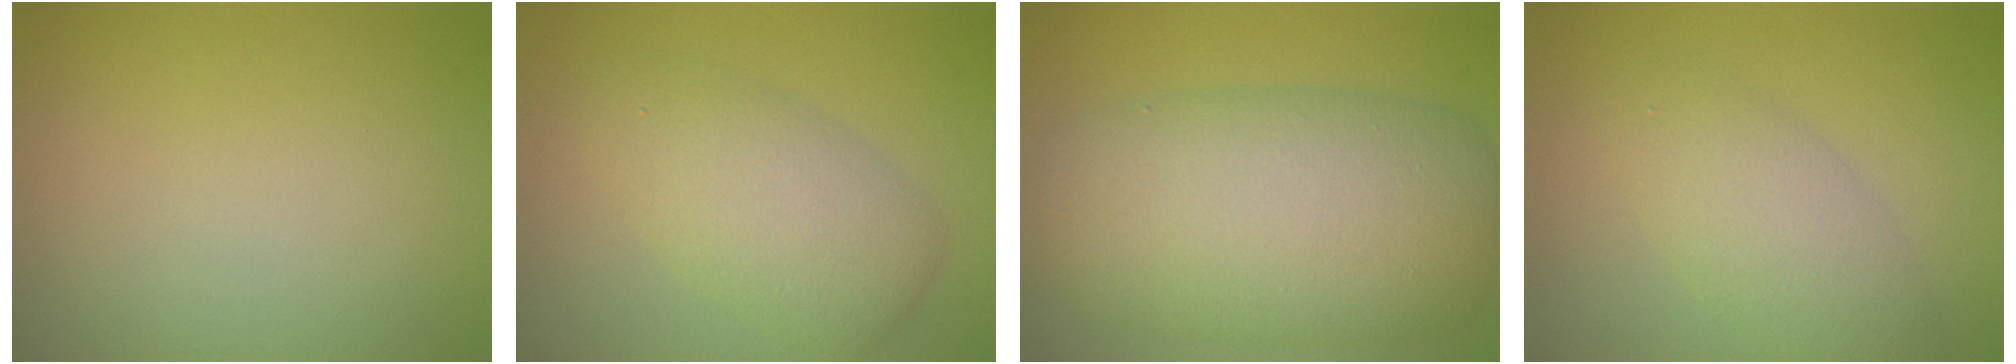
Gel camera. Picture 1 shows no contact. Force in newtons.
{"total": 5.2, "press": 5.2, "slide": 0.2}
{"total": 12.0, "press": 12.0, "slide": 0.2}
{"total": 3.9, "press": 3.9, "slide": 0.3}